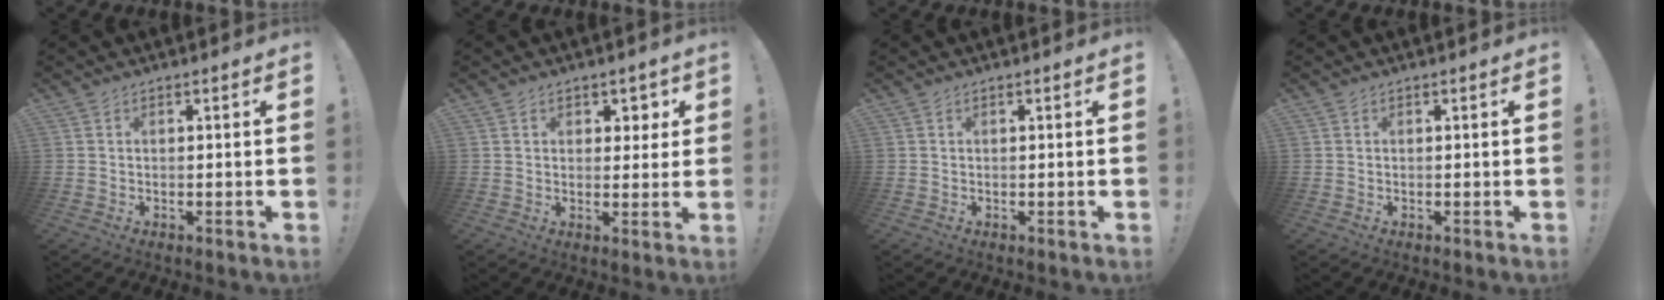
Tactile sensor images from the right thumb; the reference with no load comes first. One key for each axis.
{"total": 4.0, "fx": 1.8, "fy": 3.2, "fz": 1.5, "tx": -0.006, "ty": -0.011, "tz": 0.029}
{"total": 0.0}
{"total": 0.0}